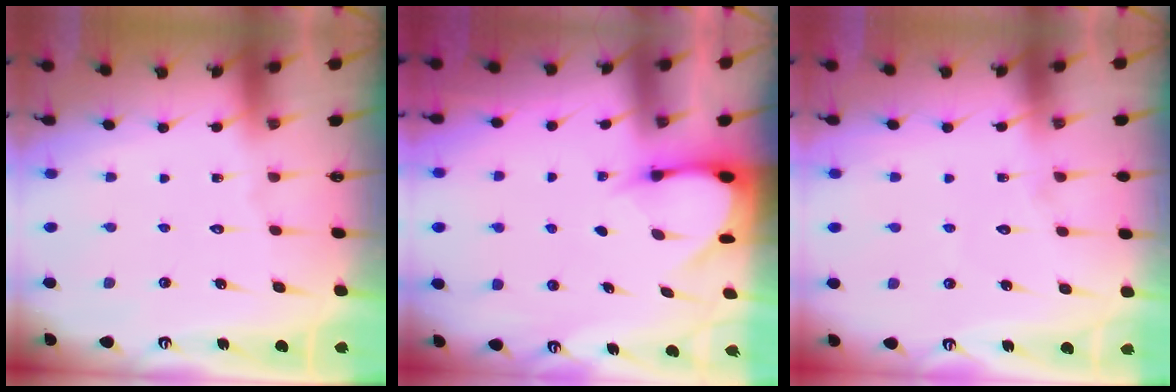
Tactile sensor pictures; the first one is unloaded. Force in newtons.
{"total": 3.6, "press": 3.6, "slide": 0.2}
{"total": 2.7, "press": 2.7, "slide": 0.3}